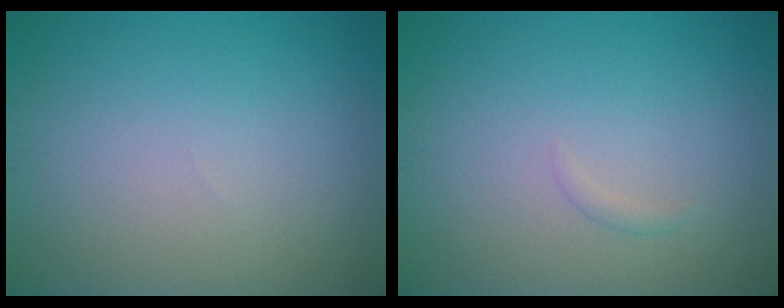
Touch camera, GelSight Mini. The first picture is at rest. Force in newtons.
{"total": 0.5, "press": 0.5, "slide": 0.0}